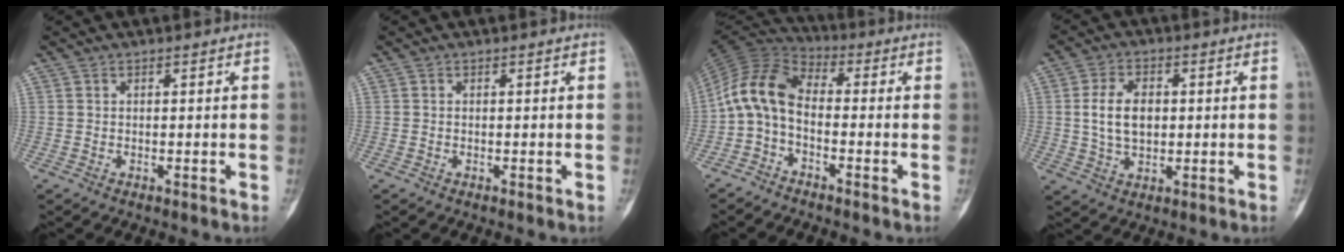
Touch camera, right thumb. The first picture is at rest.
{"total": 0.0}
{"total": 9.8, "force": [-1.8, 5.8, 7.6], "torque": [-0.143, 0.043, -0.055]}
{"total": 8.0, "force": [0.6, 5.2, 6.0], "torque": [-0.100, 0.004, 0.014]}